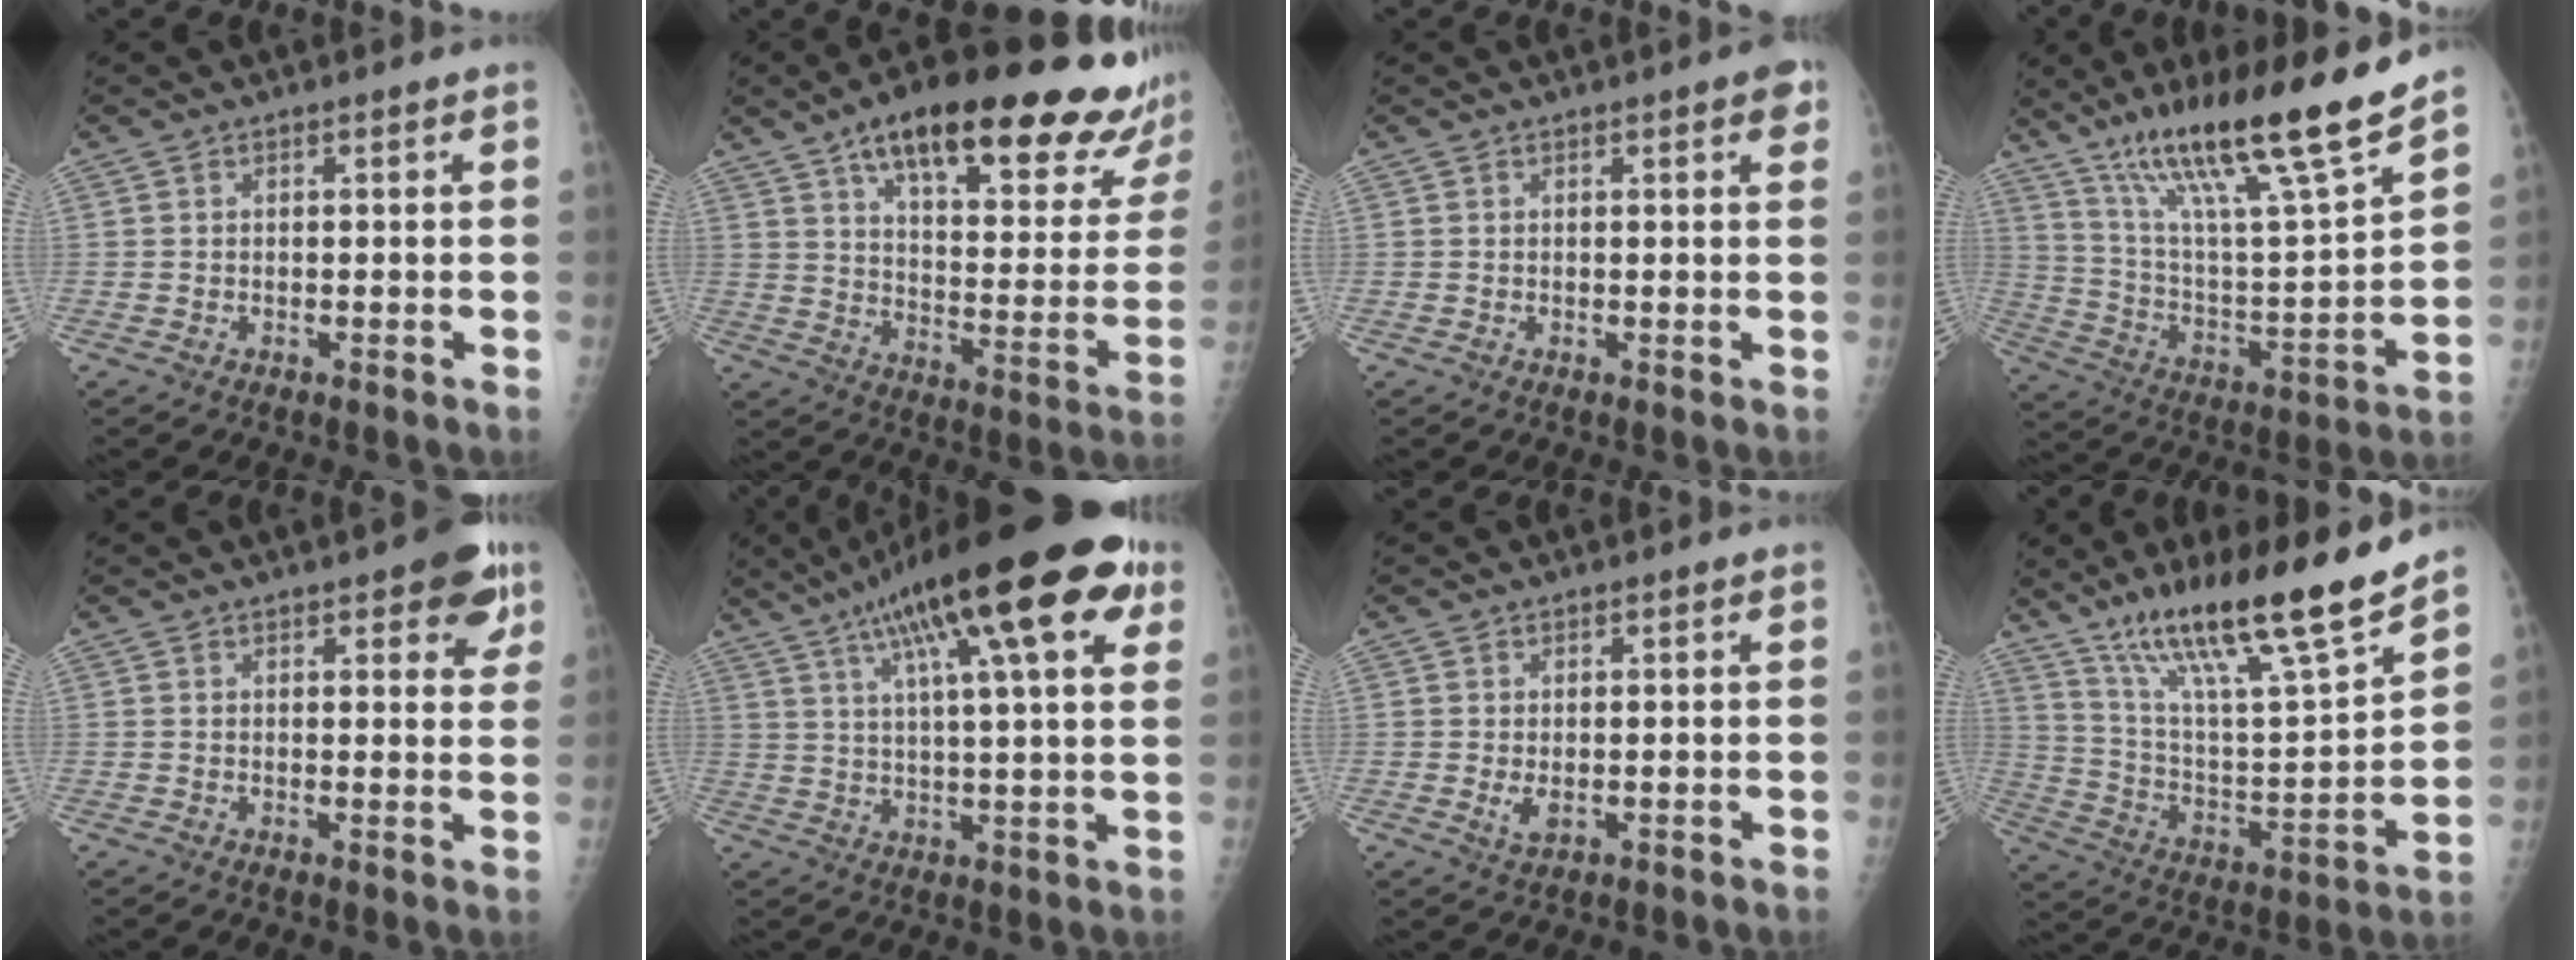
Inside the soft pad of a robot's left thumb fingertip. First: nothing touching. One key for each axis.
{"total": 31.3, "fx": 21.1, "fy": 9.0, "fz": 21.3, "tx": -0.271, "ty": -0.056, "tz": 0.292}
{"total": 2.7, "fx": 1.4, "fy": 0.7, "fz": 2.2, "tx": -0.020, "ty": -0.001, "tz": 0.012}
{"total": 23.3, "fx": 16.6, "fy": 1.9, "fz": 16.3, "tx": -0.252, "ty": -0.067, "tz": 0.291}
{"total": 8.0, "fx": 4.4, "fy": 3.1, "fz": 5.9, "tx": -0.041, "ty": -0.014, "tz": 0.047}
{"total": 24.8, "fx": 12.5, "fy": 6.1, "fz": 20.5, "tx": -0.312, "ty": 0.003, "tz": 0.188}
{"total": 2.2, "fx": 0.2, "fy": 1.2, "fz": 1.9, "tx": -0.031, "ty": -0.007, "tz": 0.007}
{"total": 23.2, "fx": 16.8, "fy": 2.8, "fz": 15.8, "tx": -0.245, "ty": -0.068, "tz": 0.297}